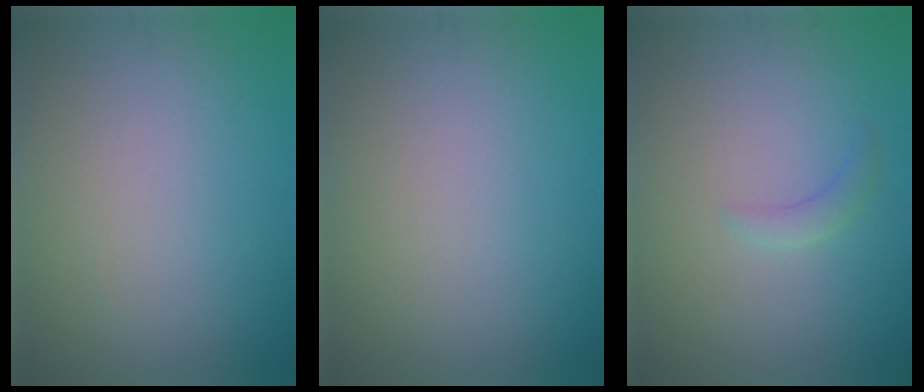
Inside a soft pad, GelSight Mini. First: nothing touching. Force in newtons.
{"total": 0.0}
{"total": 1.2, "press": 1.2, "slide": 0.1}